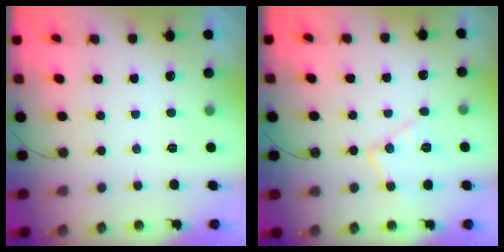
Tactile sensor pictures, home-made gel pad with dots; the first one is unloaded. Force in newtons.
{"total": 12.2, "press": 12.2, "slide": 0.8}